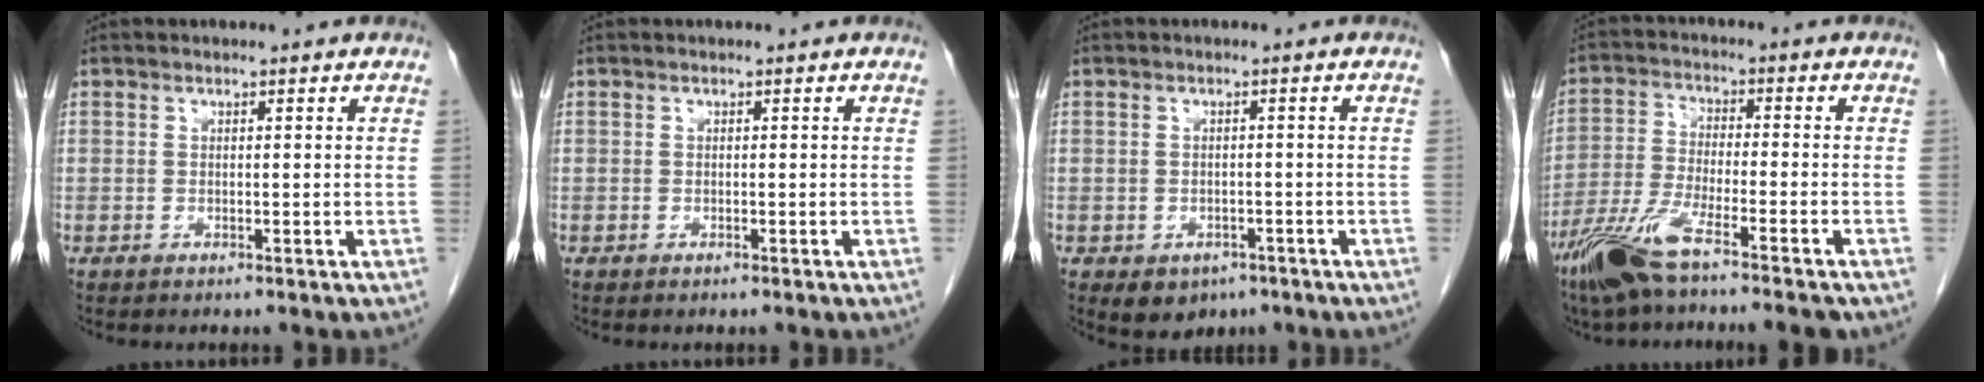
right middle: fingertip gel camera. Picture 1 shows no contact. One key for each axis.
{"total": 0.0}
{"total": 4.3, "fx": -2.6, "fy": 3.1, "fz": 1.6, "tx": -0.021, "ty": -0.001, "tz": -0.027}
{"total": 10.7, "fx": -7.7, "fy": 0.8, "fz": 7.4, "tx": -0.150, "ty": -0.024, "tz": -0.142}